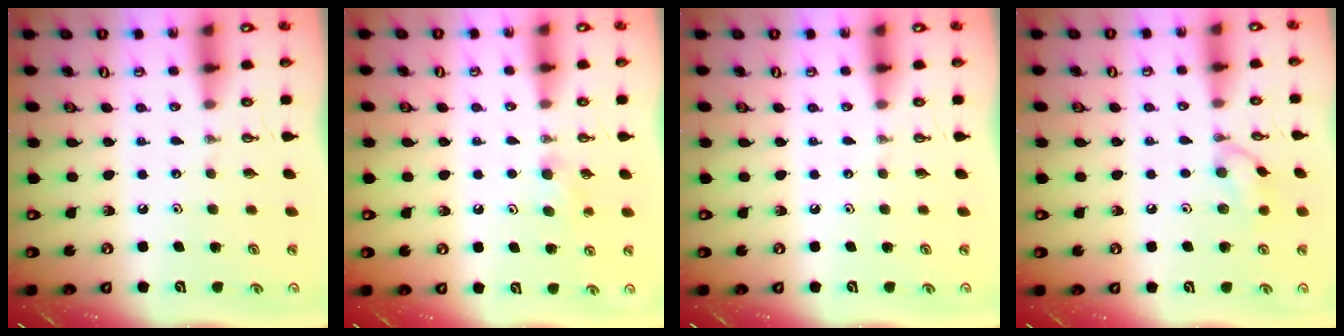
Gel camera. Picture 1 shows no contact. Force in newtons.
{"total": 6.9, "press": 1.9, "slide": 6.7}
{"total": 0.0}
{"total": 8.4, "press": 8.4, "slide": 0.3}